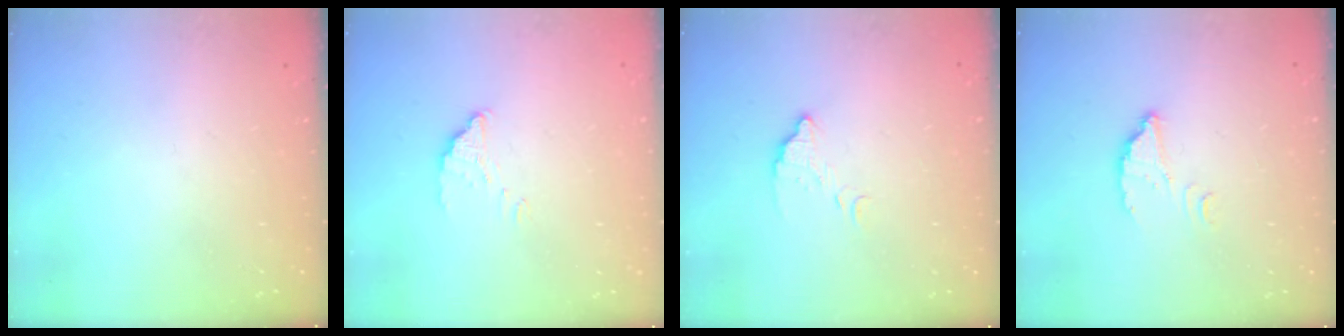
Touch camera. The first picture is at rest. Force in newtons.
{"total": 2.0, "press": 2.0, "slide": 0.1}
{"total": 4.8, "press": 4.8, "slide": 0.3}
{"total": 2.6, "press": 2.6, "slide": 0.2}